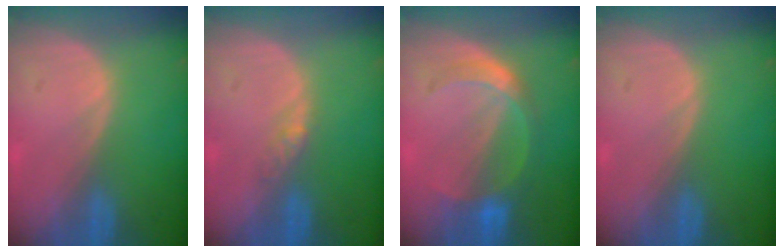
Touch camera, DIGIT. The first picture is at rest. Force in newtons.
{"total": 2.2, "press": 1.7, "slide": 1.3}
{"total": 5.6, "press": 5.3, "slide": 1.9}
{"total": 0.0}